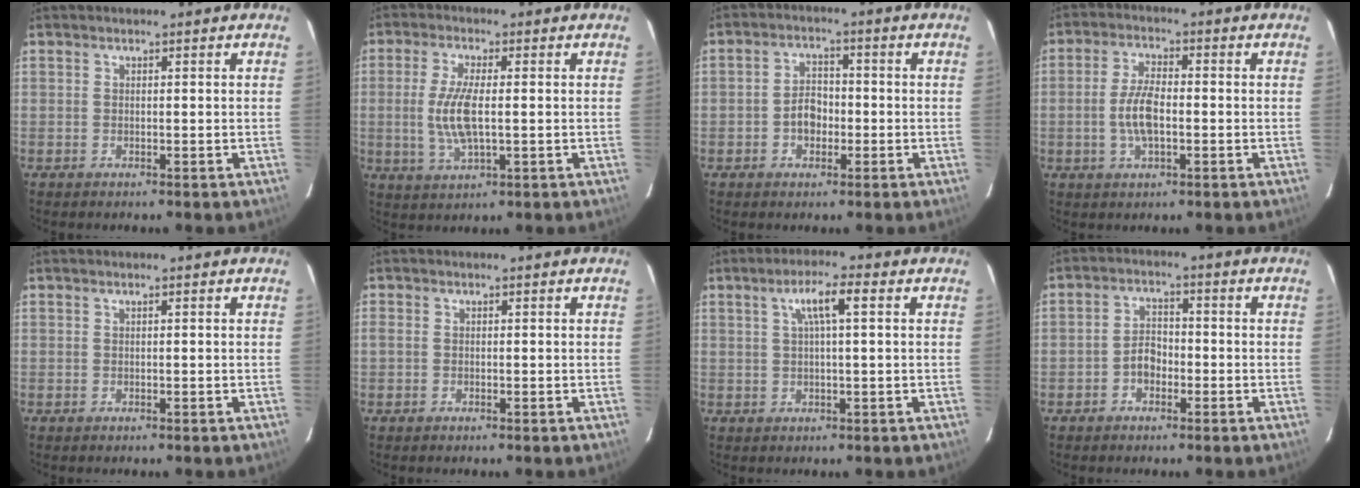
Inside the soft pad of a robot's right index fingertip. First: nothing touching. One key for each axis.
{"total": 8.2, "fx": -0.4, "fy": 2.6, "fz": 7.8, "tx": -0.159, "ty": -0.006, "tz": -0.006}
{"total": 4.7, "fx": -1.4, "fy": 3.5, "fz": 2.8, "tx": -0.051, "ty": 0.013, "tz": -0.020}
{"total": 6.7, "fx": -1.3, "fy": 2.8, "fz": 6.0, "tx": -0.123, "ty": 0.004, "tz": -0.023}
{"total": 0.0}
{"total": 0.9, "fx": -0.4, "fy": 0.6, "fz": 0.4, "tx": -0.008, "ty": 0.000, "tz": -0.010}
{"total": 5.2, "fx": 1.6, "fy": 0.4, "fz": 5.0, "tx": -0.093, "ty": 0.009, "tz": 0.030}
{"total": 3.8, "fx": -1.8, "fy": 2.8, "fz": 2.0, "tx": -0.038, "ty": 0.013, "tz": -0.029}